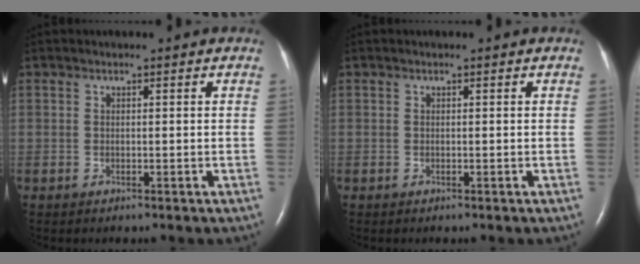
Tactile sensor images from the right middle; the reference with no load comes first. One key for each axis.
{"total": 0.0}